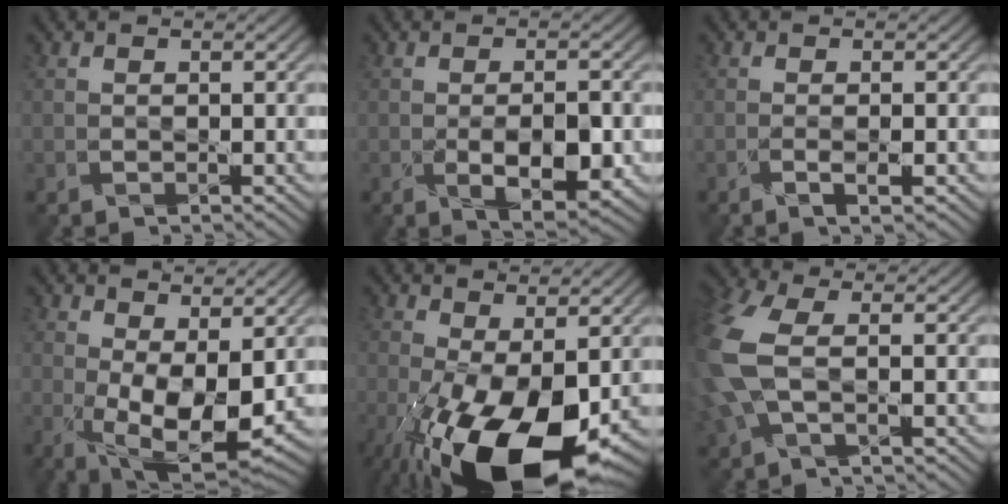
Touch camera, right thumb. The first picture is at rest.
{"total": 6.0, "force": [-1.4, 2.7, 5.2], "torque": [-0.089, -0.011, -0.016]}
{"total": 1.4, "force": [-0.5, 0.0, 1.3], "torque": [-0.027, 0.004, -0.014]}
{"total": 9.6, "force": [0.7, 4.6, 8.4], "torque": [-0.164, -0.017, 0.019]}
{"total": 15.6, "force": [-4.9, 7.2, 13.0], "torque": [-0.257, -0.042, -0.068]}
{"total": 10.2, "force": [0.8, 5.7, 8.3], "torque": [-0.264, -0.004, 0.016]}